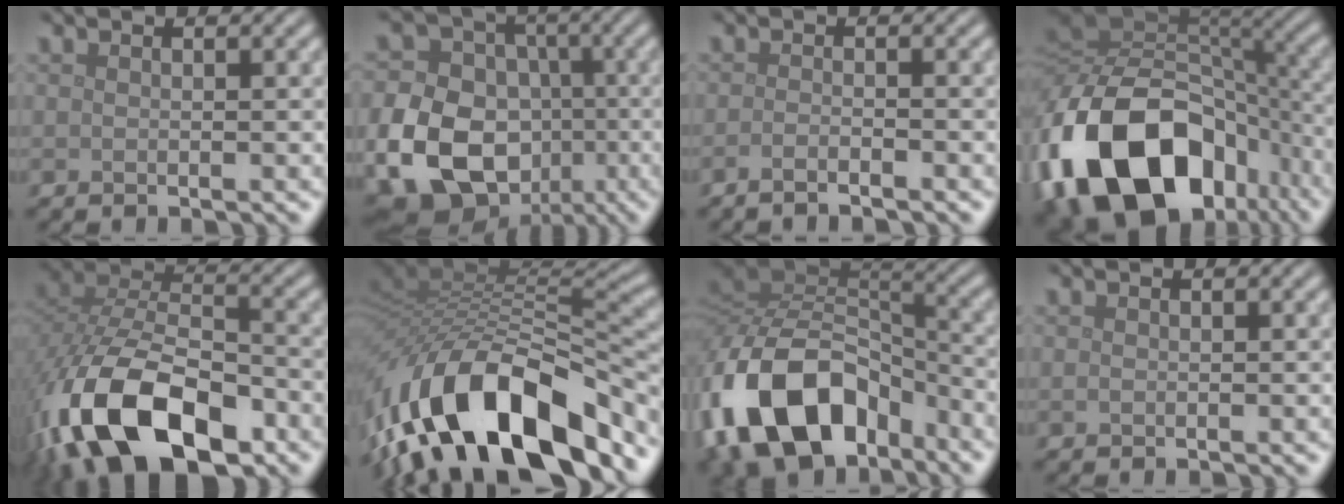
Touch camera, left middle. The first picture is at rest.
{"total": 12.7, "force": [-4.0, 10.2, 6.5], "torque": [-0.141, -0.030, -0.082]}
{"total": 1.5, "force": [-1.1, 0.3, 1.0], "torque": [-0.014, -0.001, -0.026]}
{"total": 18.2, "force": [-7.5, 12.4, 11.0], "torque": [-0.230, -0.020, -0.128]}
{"total": 15.1, "force": [-7.9, 8.0, 10.2], "torque": [-0.213, -0.023, -0.144]}
{"total": 16.3, "force": [-8.3, 7.6, 11.8], "torque": [-0.218, 0.011, -0.147]}
{"total": 14.6, "force": [-7.2, 9.1, 8.9], "torque": [-0.192, -0.004, -0.138]}
{"total": 0.0}